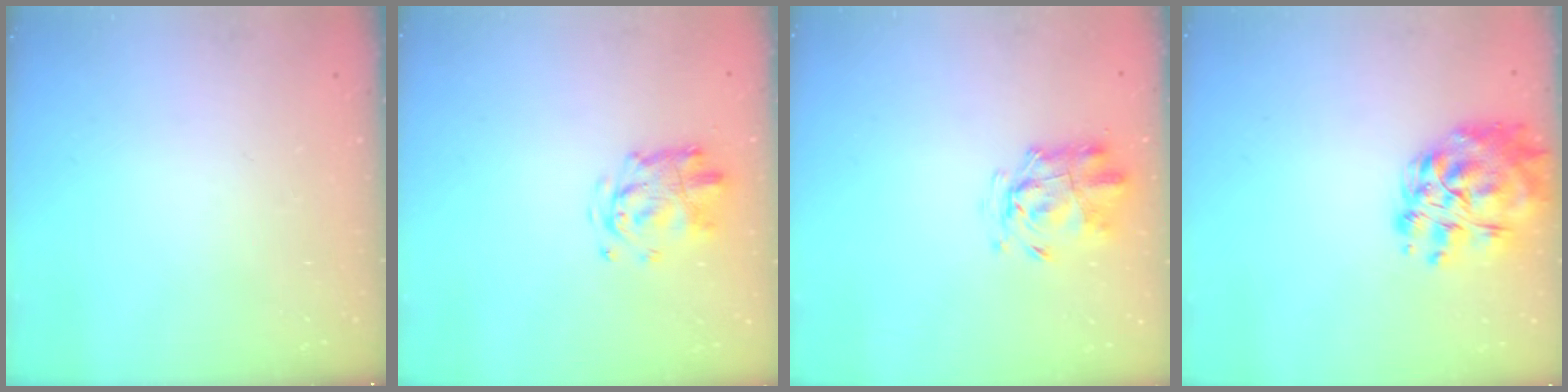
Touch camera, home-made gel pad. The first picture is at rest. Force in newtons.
{"total": 3.8, "press": 3.8, "slide": 0.5}
{"total": 3.3, "press": 3.0, "slide": 1.2}
{"total": 14.2, "press": 13.6, "slide": 4.2}